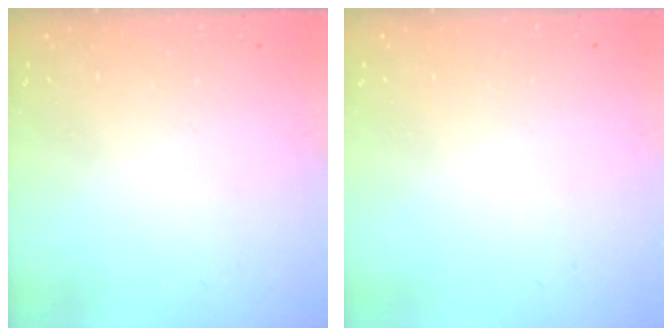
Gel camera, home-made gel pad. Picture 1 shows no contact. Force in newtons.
{"total": 0.0}